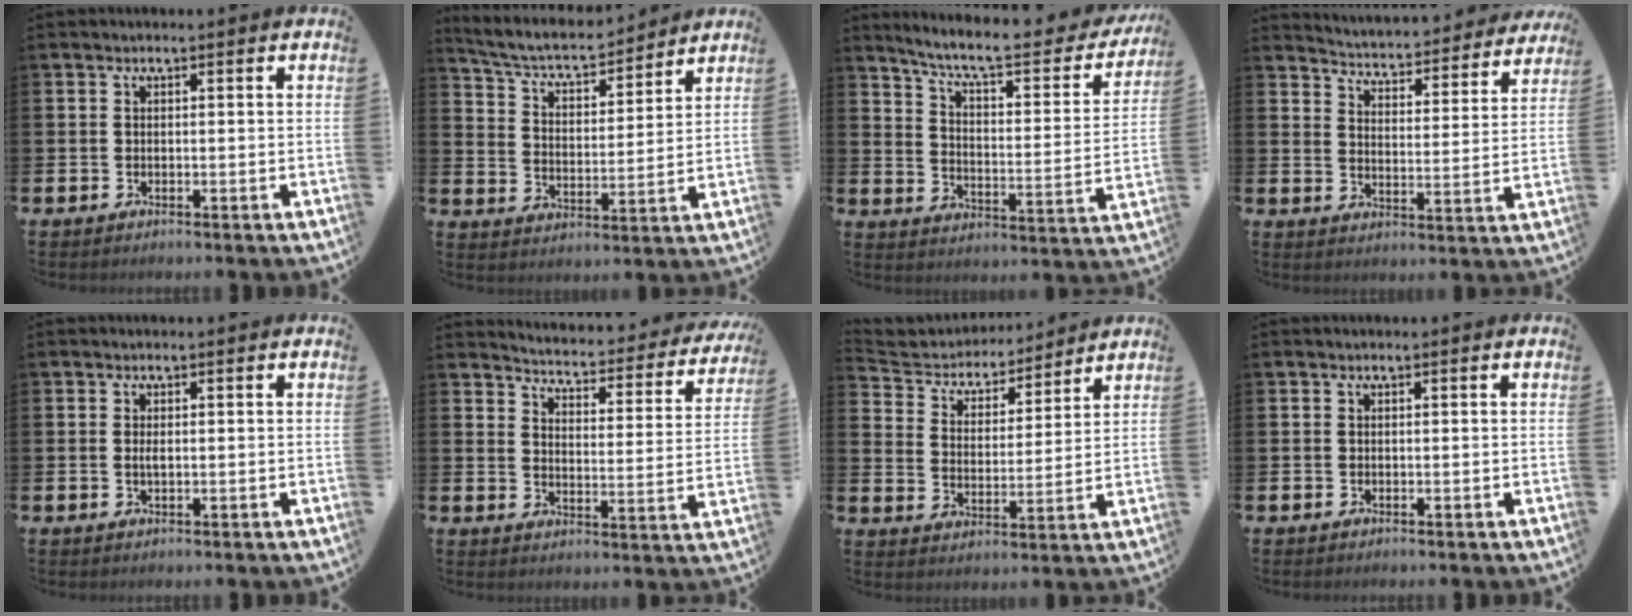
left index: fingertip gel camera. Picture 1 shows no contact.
{"total": 6.3, "force": [5.8, 1.5, 2.0], "torque": [-0.070, -0.041, 0.096]}
{"total": 8.2, "force": [7.1, 1.7, 3.6], "torque": [-0.095, -0.049, 0.117]}
{"total": 4.4, "force": [4.4, 0.6, 0.4], "torque": [-0.027, -0.046, 0.068]}
{"total": 0.9, "force": [0.1, 0.3, 0.8], "torque": [-0.014, 0.001, -0.001]}
{"total": 4.0, "force": [4.0, 0.5, 0.6], "torque": [-0.030, -0.044, 0.059]}
{"total": 5.3, "force": [5.0, 1.9, 0.4], "torque": [-0.042, -0.039, 0.081]}
{"total": 0.0}